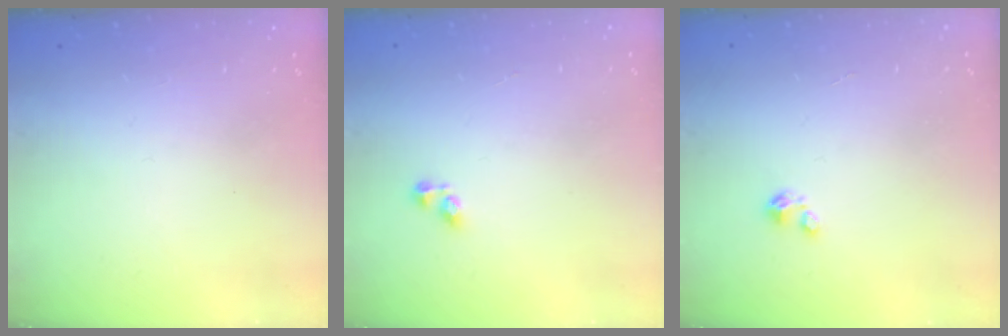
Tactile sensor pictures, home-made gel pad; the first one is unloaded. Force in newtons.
{"total": 2.8, "press": 2.8, "slide": 0.6}
{"total": 0.0}